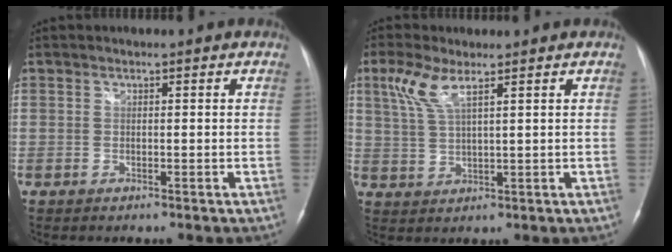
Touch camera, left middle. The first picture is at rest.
{"total": 5.3, "force": [3.0, 0.9, 4.3], "torque": [-0.106, 0.011, 0.067]}